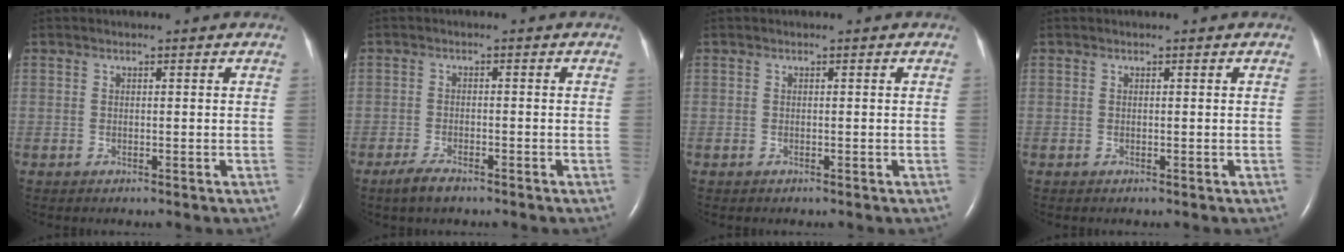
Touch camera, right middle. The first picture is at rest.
{"total": 3.0, "force": [-2.3, 0.8, 1.8], "torque": [-0.048, -0.006, -0.041]}
{"total": 0.0}
{"total": 0.0}